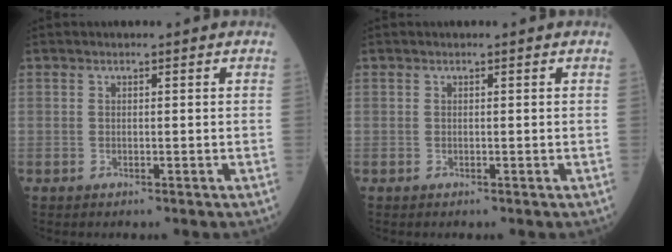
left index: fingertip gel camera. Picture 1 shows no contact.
{"total": 0.0}